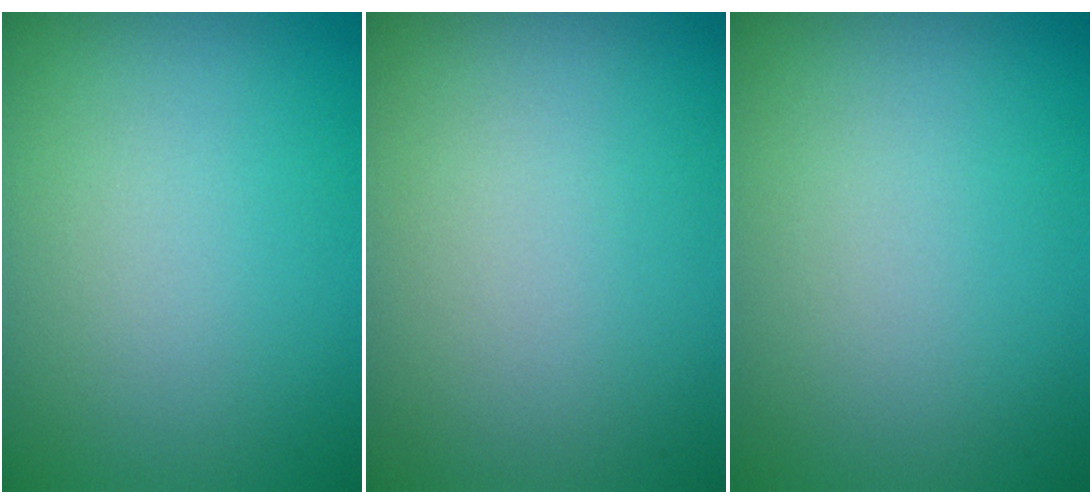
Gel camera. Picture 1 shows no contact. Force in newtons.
{"total": 0.0}
{"total": 0.0}